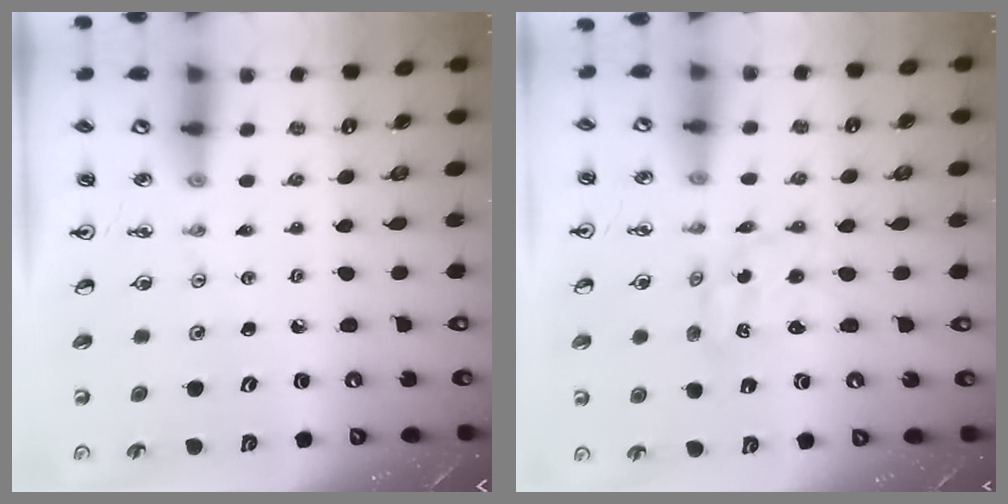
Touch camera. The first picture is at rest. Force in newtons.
{"total": 1.6, "press": 1.3, "slide": 0.8}